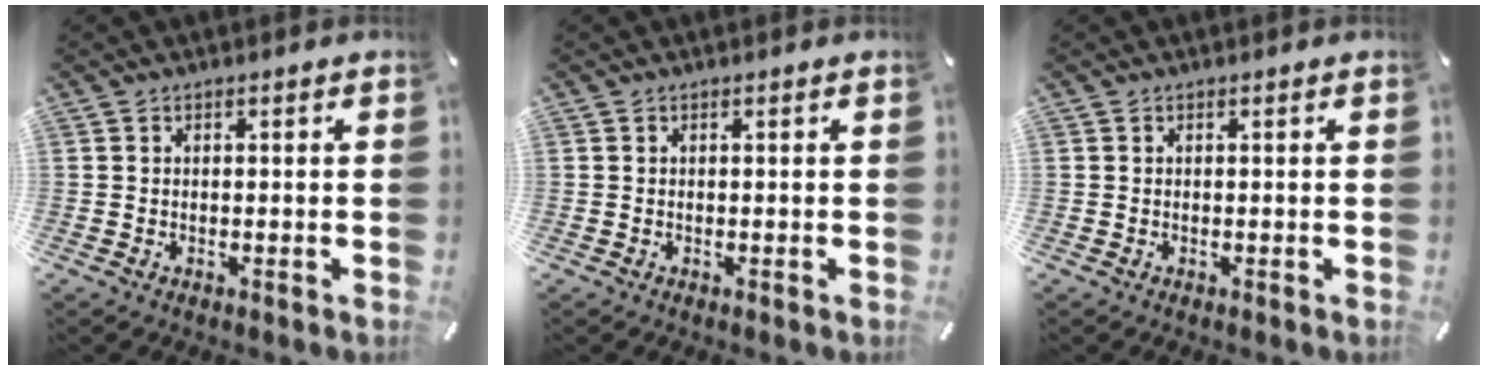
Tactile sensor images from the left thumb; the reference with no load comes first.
{"total": 0.0}
{"total": 0.0}